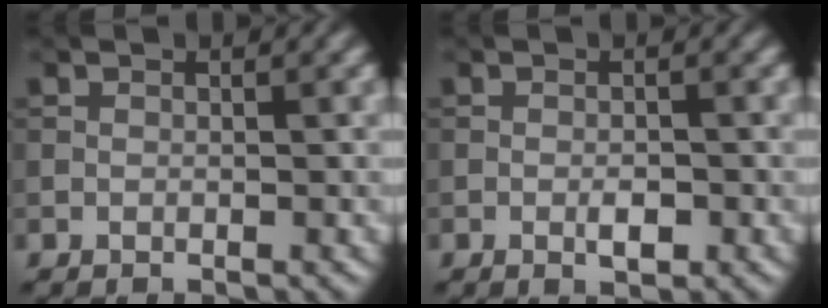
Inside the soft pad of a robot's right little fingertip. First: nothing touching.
{"total": 1.6, "force": [-0.6, 0.6, 1.3], "torque": [-0.022, -0.001, -0.011]}